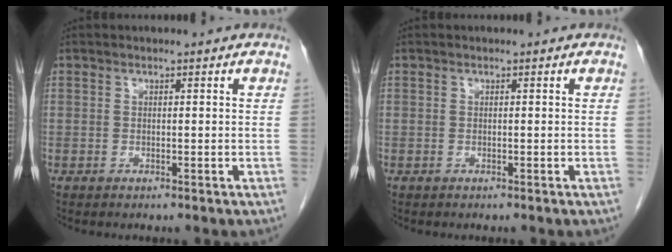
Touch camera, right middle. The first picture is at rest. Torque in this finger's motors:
{"motor_torque": [0.03, 0.03, 0.00, -0.01]}